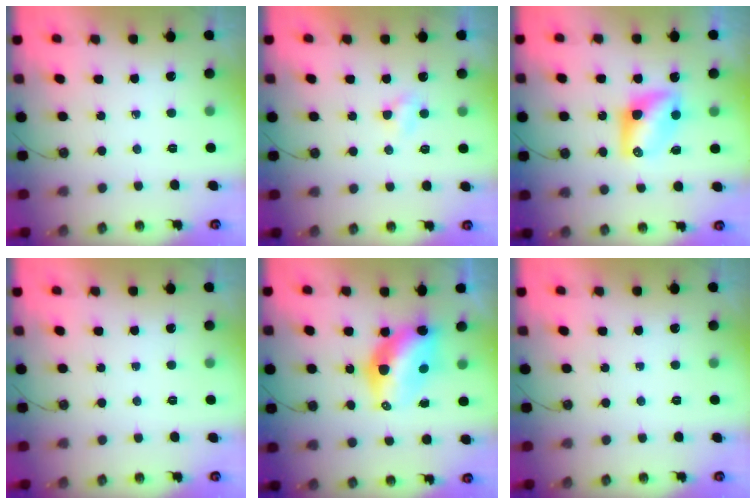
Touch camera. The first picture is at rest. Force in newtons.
{"total": 2.0, "press": 2.0, "slide": 0.3}
{"total": 7.9, "press": 7.9, "slide": 0.4}
{"total": 0.0}
{"total": 9.5, "press": 9.4, "slide": 0.8}
{"total": 0.0}